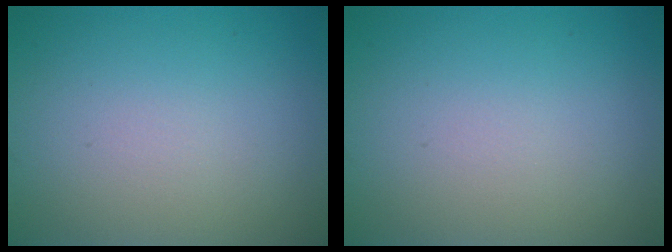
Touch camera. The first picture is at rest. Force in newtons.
{"total": 0.0}